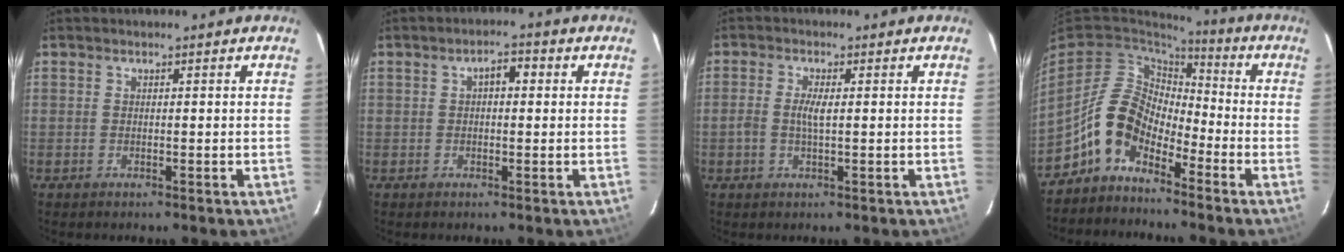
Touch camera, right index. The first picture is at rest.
{"total": 3.2, "force": [0.6, 1.7, 2.6], "torque": [-0.041, 0.014, 0.009]}
{"total": 2.8, "force": [-0.1, 0.8, 2.6], "torque": [-0.057, 0.003, -0.004]}
{"total": 10.2, "force": [-5.9, 6.4, 5.4], "torque": [-0.109, 0.031, -0.123]}